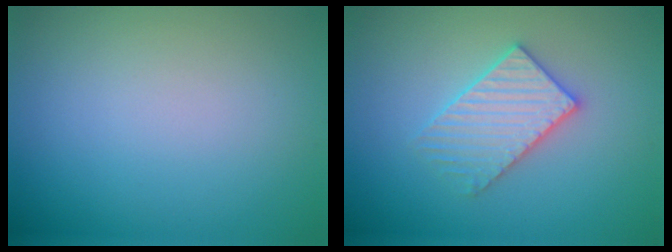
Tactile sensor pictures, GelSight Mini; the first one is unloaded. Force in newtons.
{"total": 3.7, "press": 3.6, "slide": 0.6}